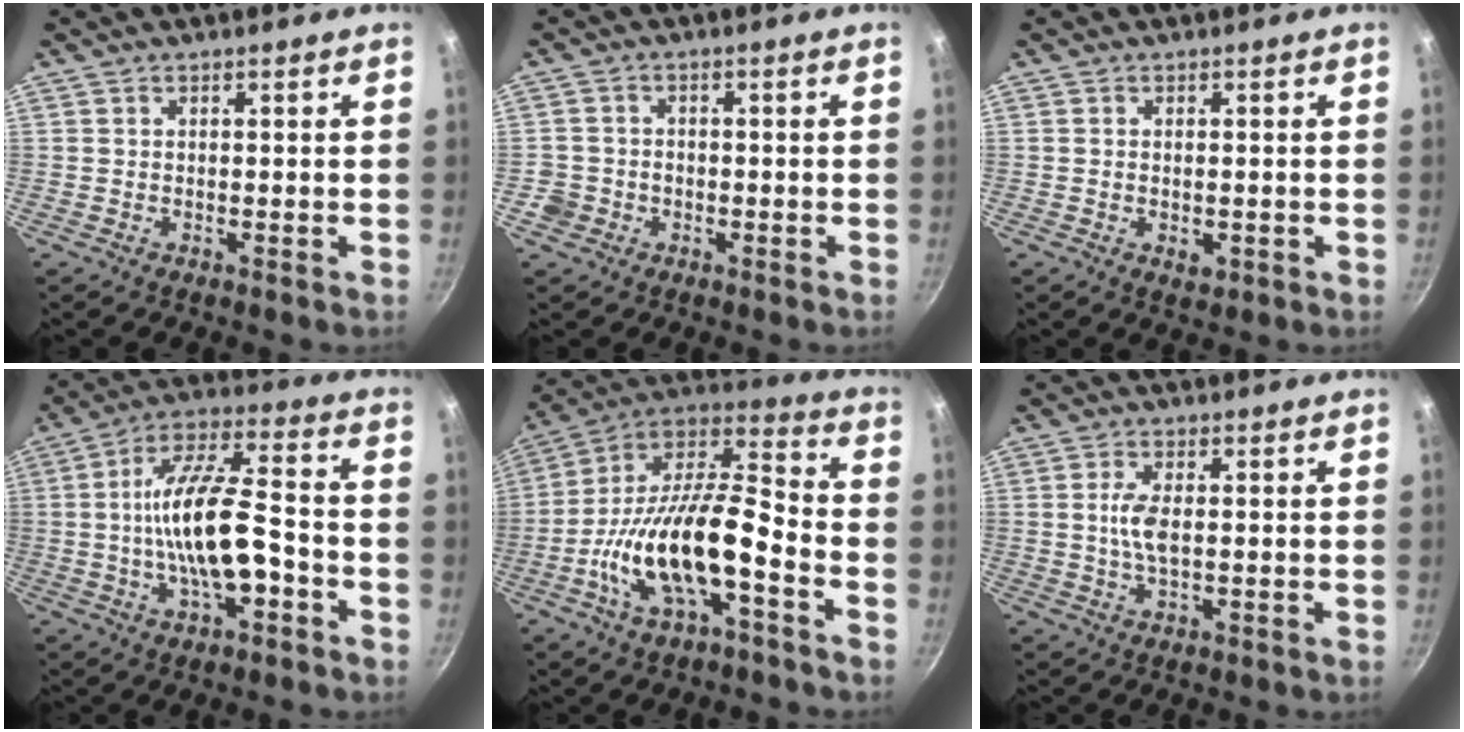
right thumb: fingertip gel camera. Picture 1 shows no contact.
{"total": 3.6, "force": [-1.3, 3.3, 0.8], "torque": [-0.001, 0.023, -0.022]}
{"total": 2.3, "force": [-0.5, 1.4, 1.7], "torque": [-0.025, -0.004, -0.006]}
{"total": 16.2, "force": [-3.4, 6.3, 14.6], "torque": [-0.247, 0.039, -0.066]}
{"total": 20.8, "force": [-6.9, 7.9, 17.9], "torque": [-0.322, 0.048, -0.137]}
{"total": 4.8, "force": [0.3, 2.1, 4.3], "torque": [-0.092, 0.000, 0.003]}